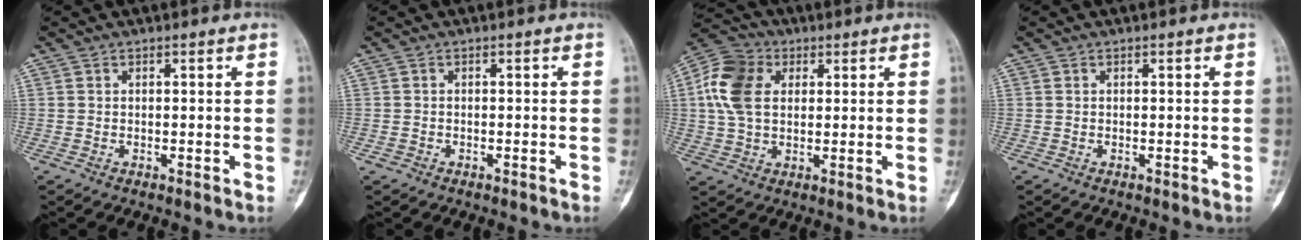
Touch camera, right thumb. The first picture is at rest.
{"total": 0.6, "force": [-0.4, 0.4, 0.1], "torque": [-0.007, 0.010, -0.004]}
{"total": 11.5, "force": [2.5, 8.1, 7.7], "torque": [-0.144, 0.015, 0.040]}
{"total": 0.0}